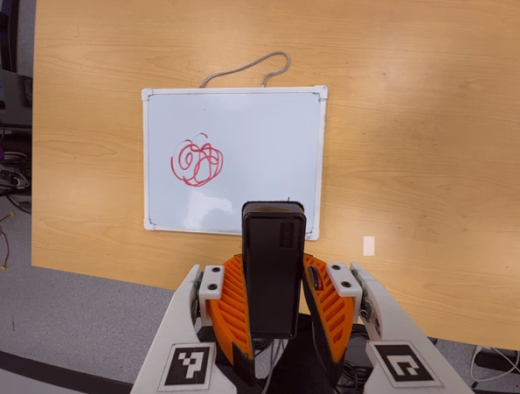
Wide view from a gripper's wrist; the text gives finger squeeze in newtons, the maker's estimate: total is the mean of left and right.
{"total": 4.4, "left": 2.8, "right": 6.0}